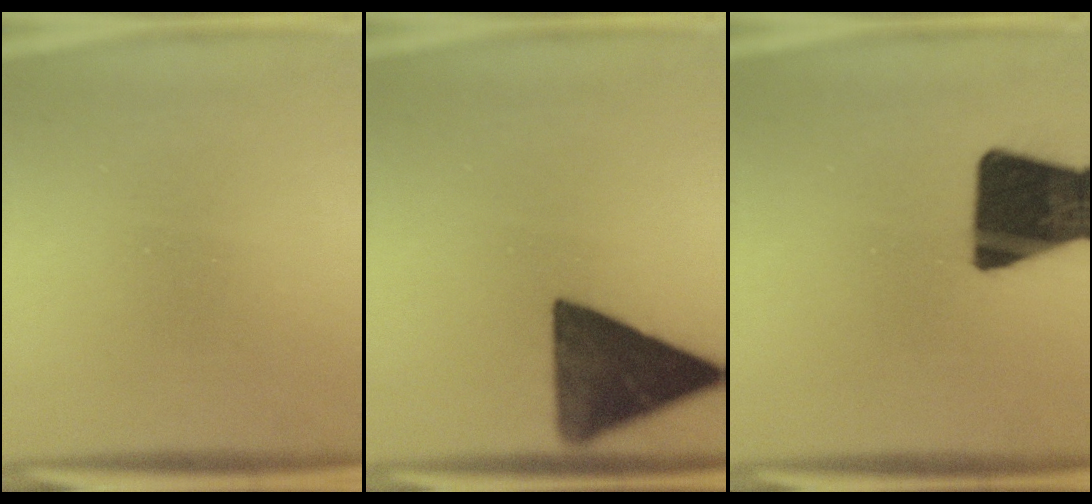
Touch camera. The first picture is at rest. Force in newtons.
{"total": 13.4}
{"total": 19.9}